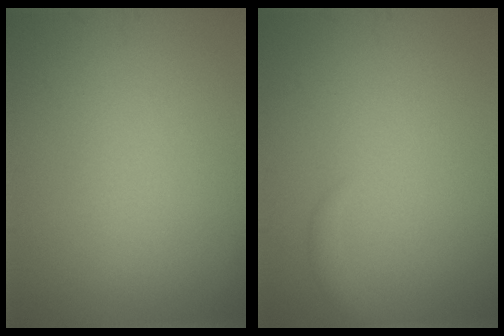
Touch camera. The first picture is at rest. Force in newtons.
{"total": 1.3, "press": 1.3, "slide": 0.2}